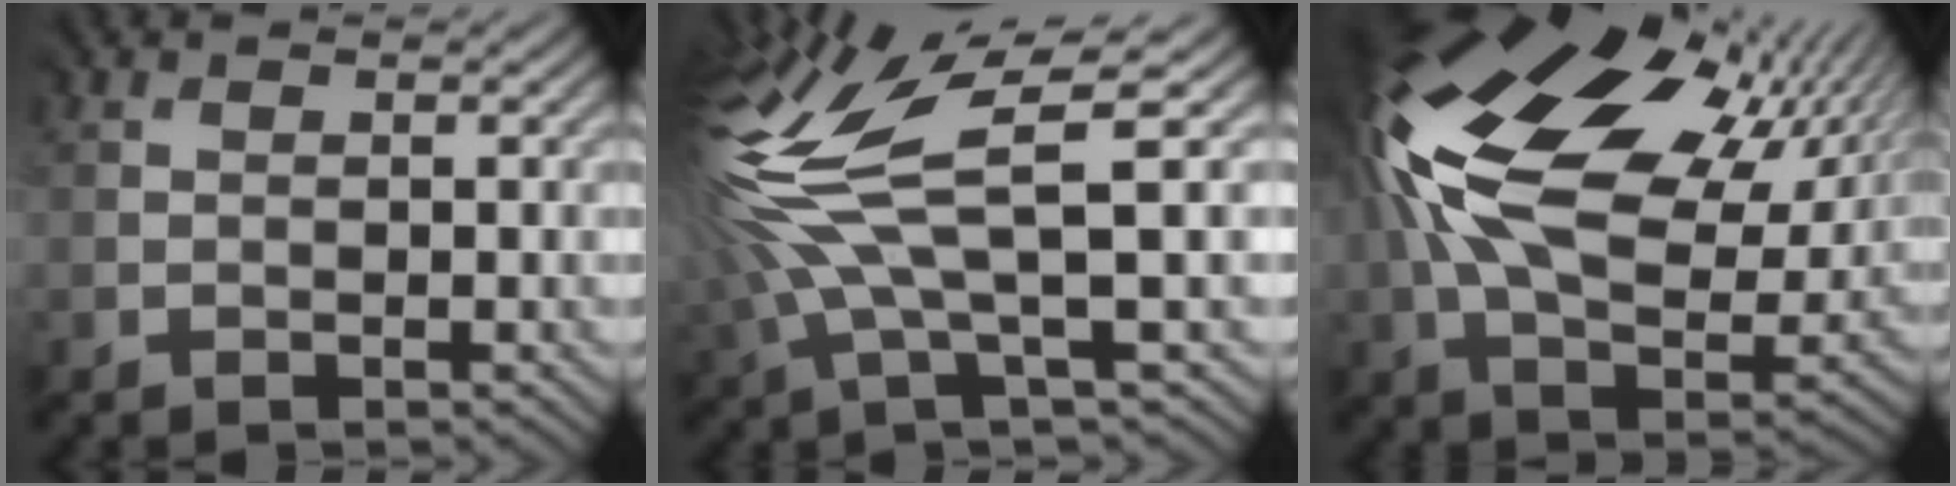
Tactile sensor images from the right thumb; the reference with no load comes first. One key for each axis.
{"total": 11.7, "fx": 1.5, "fy": 3.2, "fz": 11.1, "tx": -0.253, "ty": 0.012, "tz": 0.034}
{"total": 19.2, "fx": 5.9, "fy": 10.6, "fz": 14.8, "tx": -0.308, "ty": 0.012, "tz": 0.109}